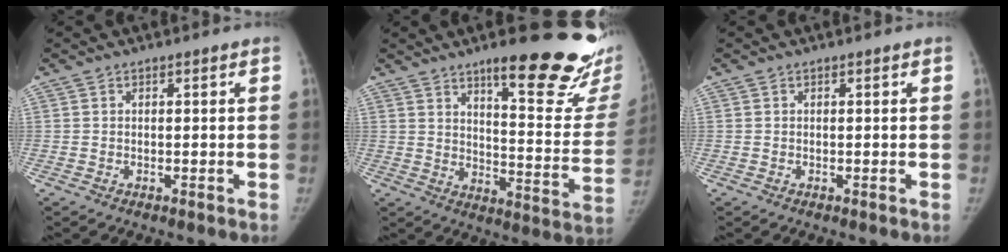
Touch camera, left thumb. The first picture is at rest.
{"total": 23.4, "force": [15.8, 5.1, 16.4], "torque": [-0.179, -0.107, 0.213]}
{"total": 0.0}